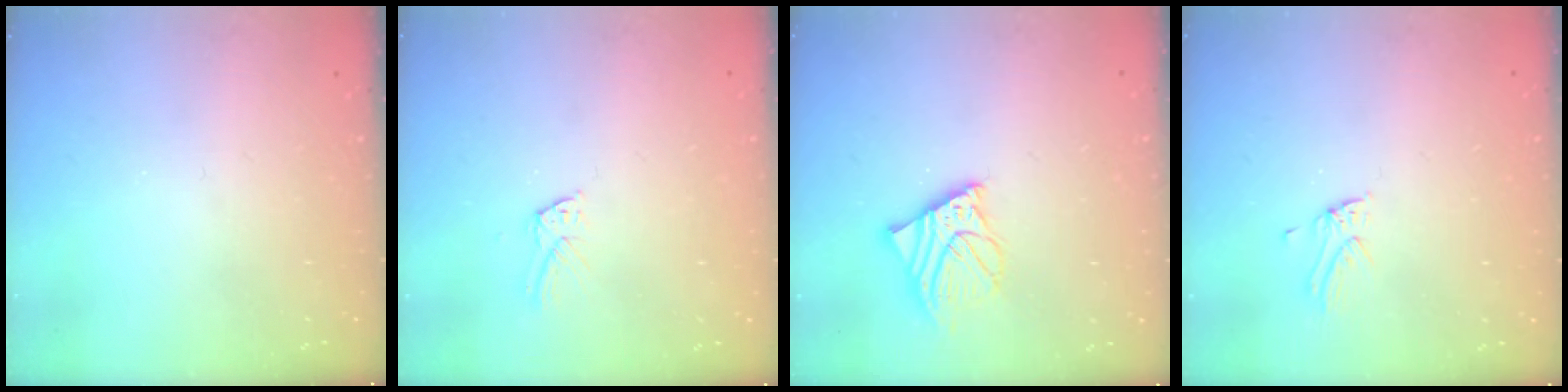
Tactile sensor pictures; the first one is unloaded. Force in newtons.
{"total": 4.4, "press": 4.4, "slide": 0.5}
{"total": 9.4, "press": 9.3, "slide": 1.4}
{"total": 1.7, "press": 1.7, "slide": 0.1}